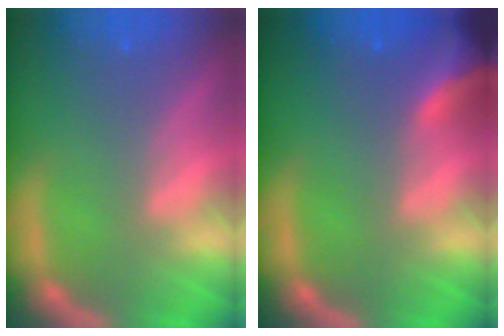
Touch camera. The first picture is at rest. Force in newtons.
{"total": 5.9}